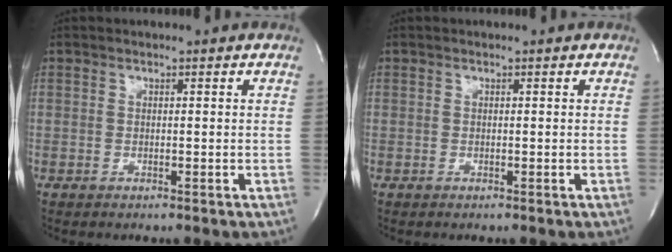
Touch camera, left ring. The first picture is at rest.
{"total": 0.0}